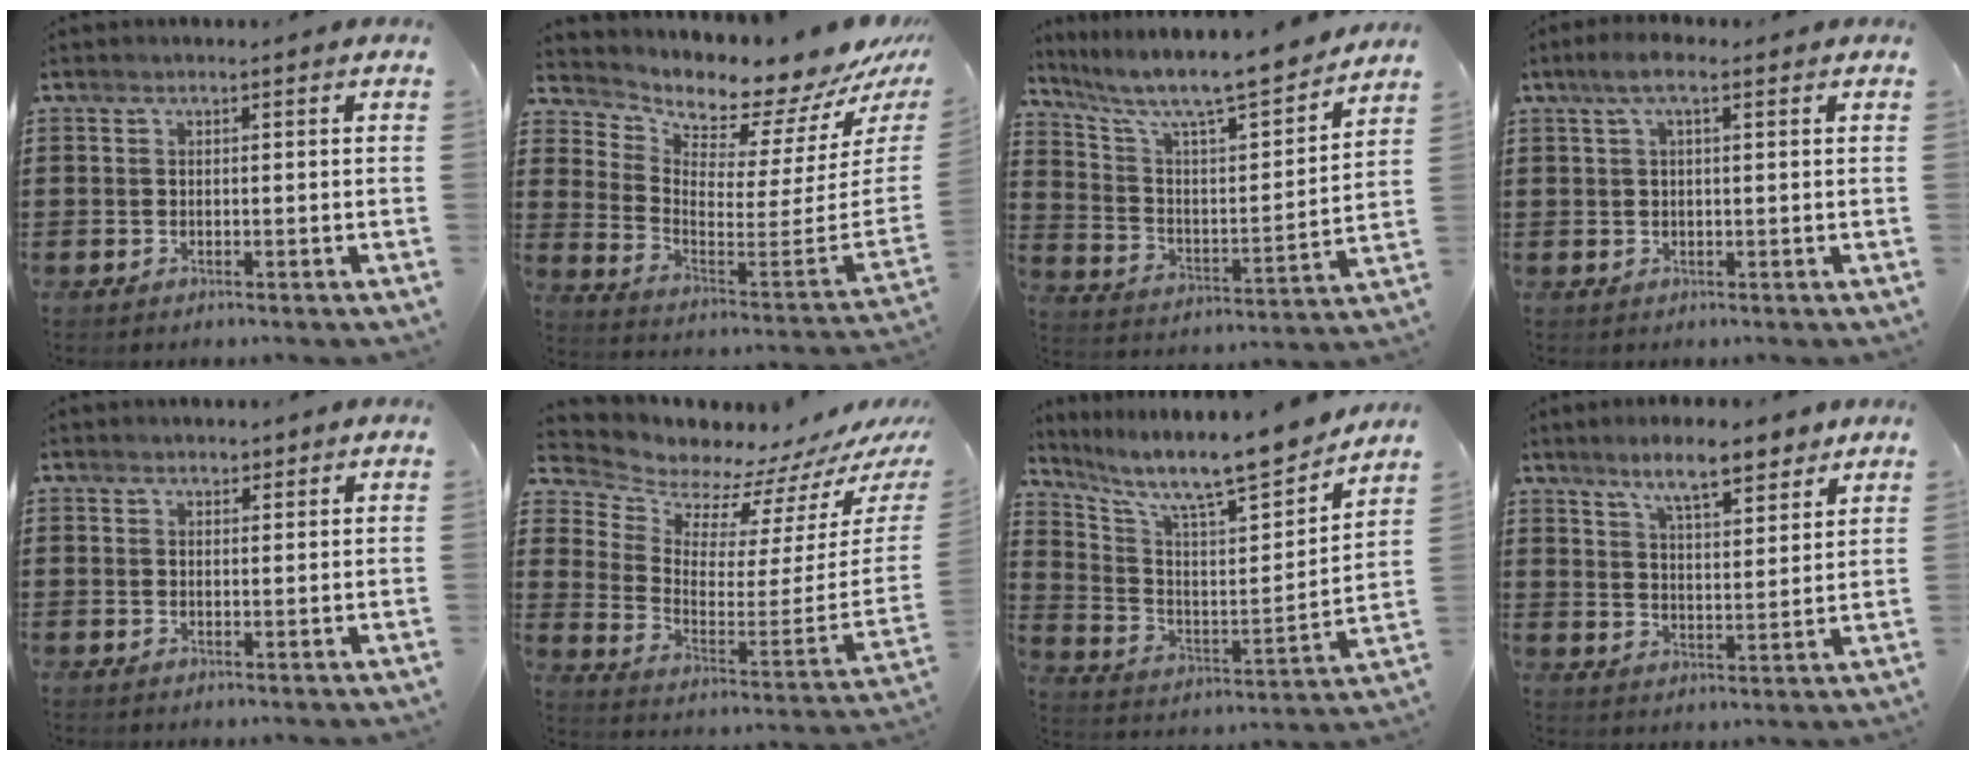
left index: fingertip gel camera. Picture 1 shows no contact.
{"total": 5.5, "force": [5.4, 1.0, 0.3], "torque": [-0.024, -0.082, 0.082]}
{"total": 8.5, "force": [7.5, 0.9, 3.9], "torque": [-0.103, -0.063, 0.119]}
{"total": 3.7, "force": [1.5, 1.0, 3.2], "torque": [-0.064, 0.007, 0.024]}
{"total": 1.2, "force": [0.9, 0.7, 0.1], "torque": [-0.005, 0.004, 0.019]}
{"total": 6.0, "force": [5.9, 1.0, -0.6], "torque": [-0.028, -0.080, 0.097]}
{"total": 9.9, "force": [8.7, 1.0, 4.6], "torque": [-0.112, -0.076, 0.140]}
{"total": 8.0, "force": [6.5, 1.6, 4.4], "torque": [-0.087, -0.018, 0.114]}